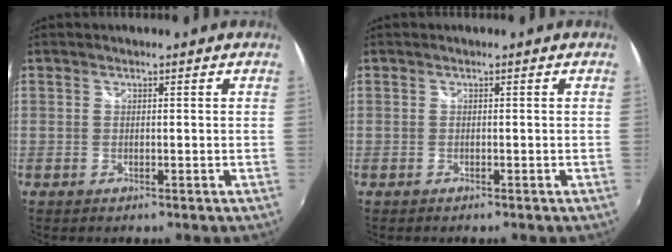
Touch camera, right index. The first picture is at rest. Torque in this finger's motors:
{"motor_torque": [-0.61, 0.55, -0.03, -0.01]}